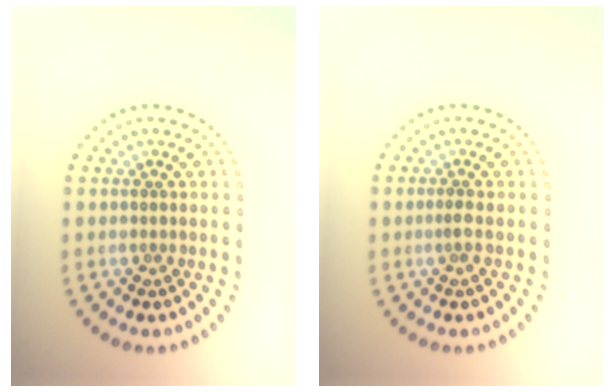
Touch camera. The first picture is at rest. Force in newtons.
{"total": 0.9, "press": 0.6, "slide": 0.7}